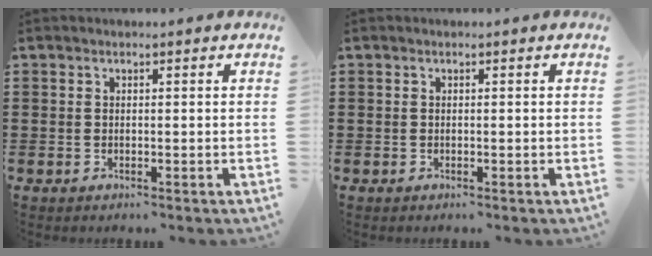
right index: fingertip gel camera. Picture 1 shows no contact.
{"total": 0.0}